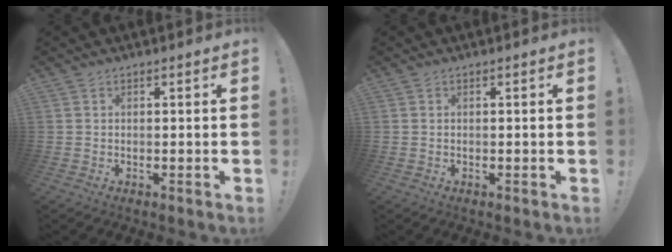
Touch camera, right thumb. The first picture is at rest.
{"total": 0.0}